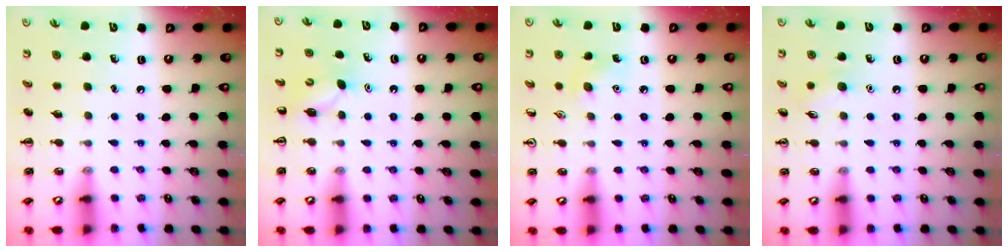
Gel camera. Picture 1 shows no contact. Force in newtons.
{"total": 4.7, "press": 4.5, "slide": 1.4}
{"total": 6.6, "press": 6.4, "slide": 1.6}
{"total": 6.3, "press": 6.1, "slide": 1.6}